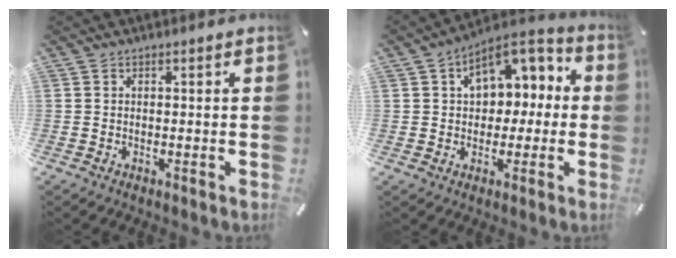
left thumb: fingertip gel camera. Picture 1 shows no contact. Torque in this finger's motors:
{"motor_torque": [1.11, 1.38, 0.23, 0.05, 0.13]}